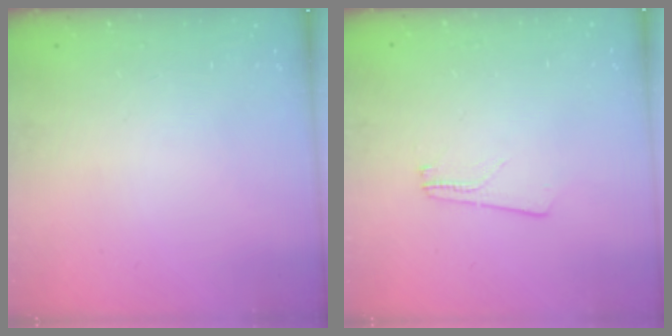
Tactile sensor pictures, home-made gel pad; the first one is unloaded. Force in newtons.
{"total": 2.8, "press": 2.8, "slide": 0.4}